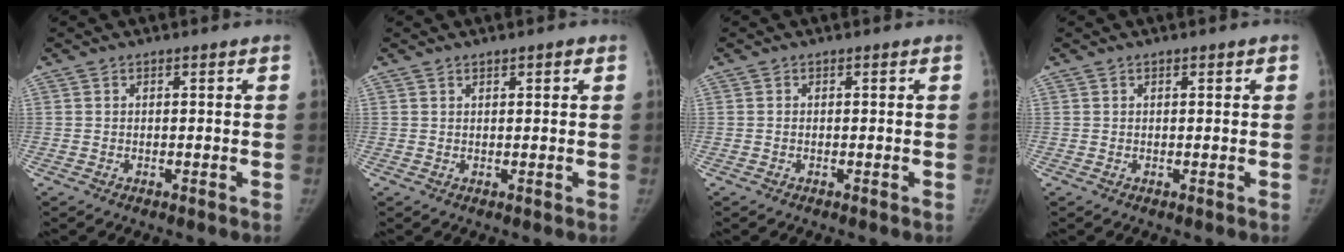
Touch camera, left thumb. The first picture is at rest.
{"total": 1.6, "force": [1.0, 0.5, 1.1], "torque": [-0.013, -0.003, 0.014]}
{"total": 0.0}
{"total": 1.0, "force": [0.5, 0.4, 0.8], "torque": [-0.011, 0.003, 0.007]}